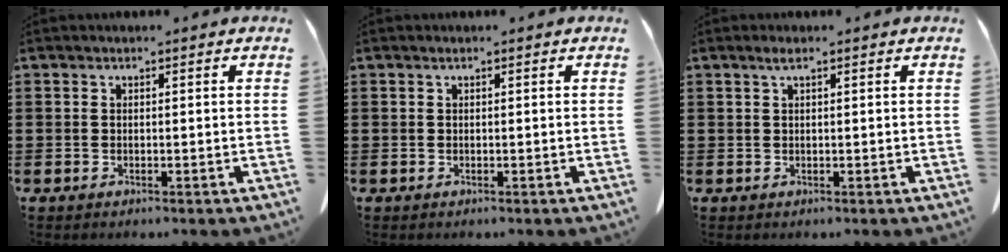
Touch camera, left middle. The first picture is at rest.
{"total": 0.0}
{"total": 1.1, "force": [0.5, 0.1, 0.9], "torque": [-0.019, 0.002, 0.009]}